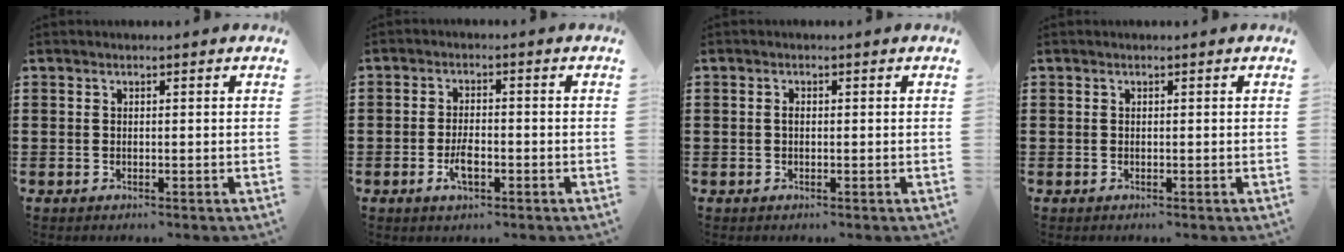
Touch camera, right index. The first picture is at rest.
{"total": 3.7, "force": [-1.4, 1.4, 3.1], "torque": [-0.060, 0.002, -0.026]}
{"total": 0.8, "force": [-0.1, 0.4, 0.7], "torque": [-0.016, 0.000, -0.001]}
{"total": 0.0}